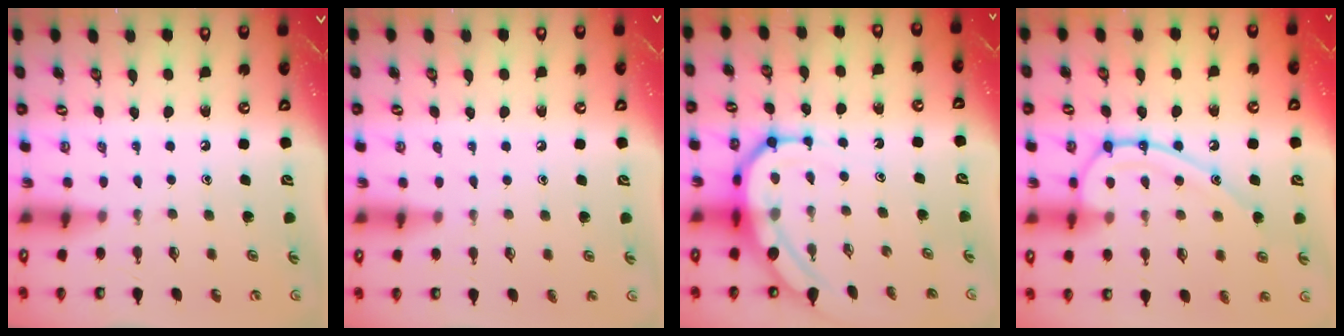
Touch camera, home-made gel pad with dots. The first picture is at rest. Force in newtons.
{"total": 2.7, "press": 2.6, "slide": 0.7}
{"total": 10.6, "press": 10.5, "slide": 1.1}
{"total": 14.6, "press": 14.5, "slide": 1.5}